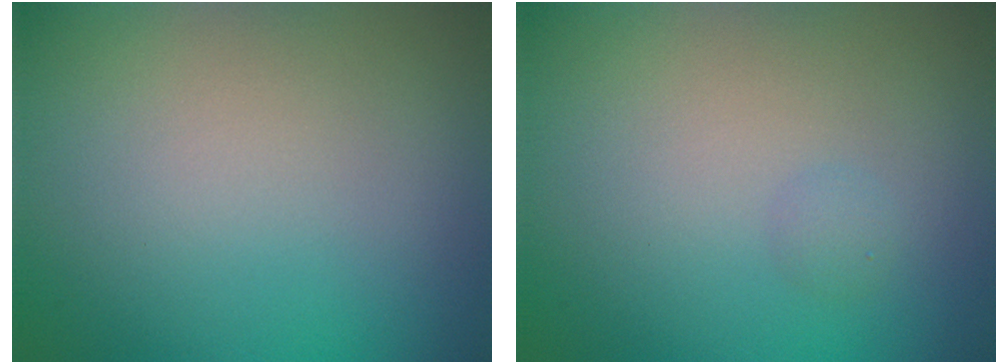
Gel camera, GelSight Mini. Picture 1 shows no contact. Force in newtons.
{"total": 0.7, "press": 0.7, "slide": 0.0}